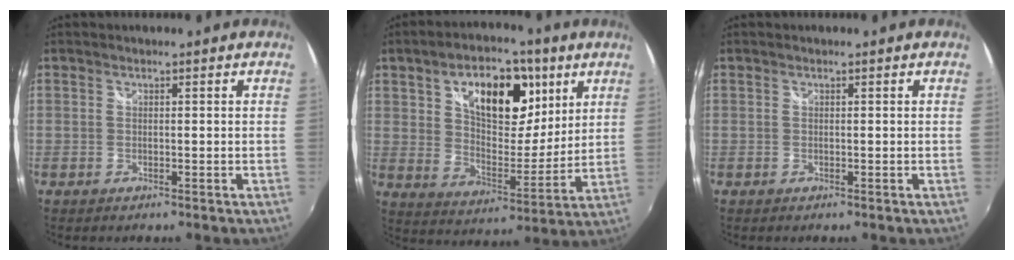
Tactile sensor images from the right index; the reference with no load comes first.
{"total": 18.2, "force": [8.1, 10.0, 13.0], "torque": [-0.211, 0.014, 0.133]}
{"total": 0.0}